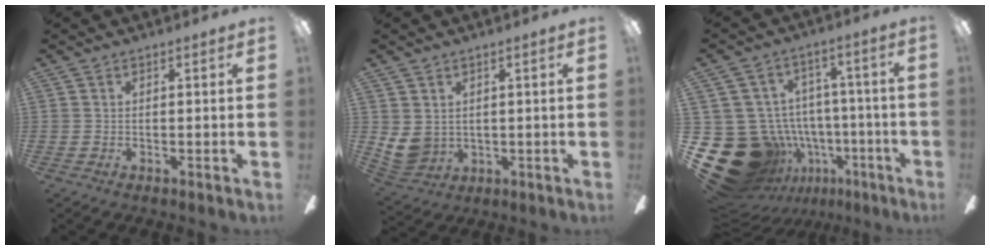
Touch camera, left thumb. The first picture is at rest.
{"total": 6.1, "force": [1.8, 5.2, 2.6], "torque": [-0.070, -0.008, 0.036]}
{"total": 21.8, "force": [-8.5, 18.0, 9.0], "torque": [-0.188, 0.037, -0.080]}